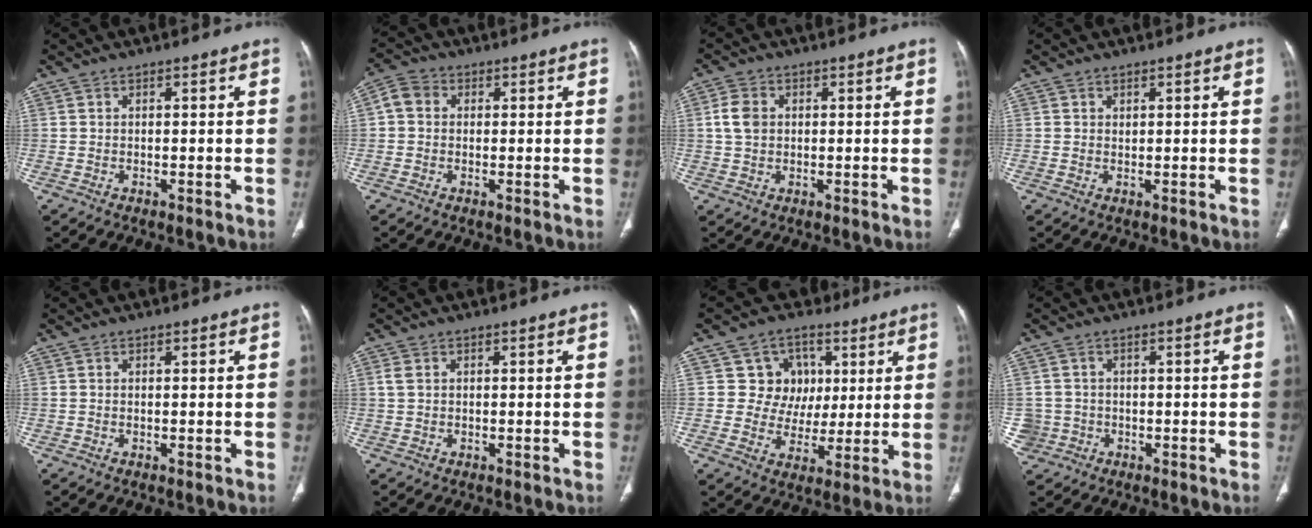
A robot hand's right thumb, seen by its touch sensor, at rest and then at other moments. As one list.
[{"total": 4.2, "force": [0.5, 3.6, 2.1], "torque": [-0.033, 0.014, 0.002]}, {"total": 4.3, "force": [0.5, 3.4, 2.6], "torque": [-0.051, 0.006, 0.007]}, {"total": 0.5, "force": [0.4, 0.3, 0.0], "torque": [0.009, -0.001, 0.005]}, {"total": 0.0}, {"total": 1.4, "force": [0.3, 1.1, 0.9], "torque": [-0.026, 0.005, 0.006]}, {"total": 11.1, "force": [4.3, 10.1, 1.4], "torque": [0.022, 0.000, 0.070]}, {"total": 3.6, "force": [-0.7, 3.5, 0.0], "torque": [0.017, 0.012, -0.013]}]